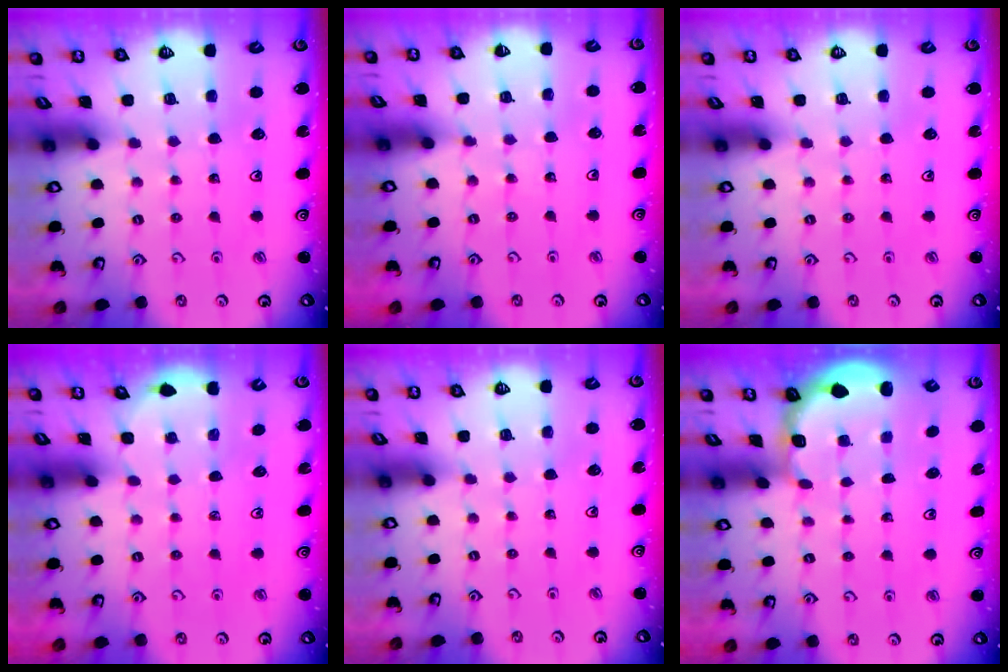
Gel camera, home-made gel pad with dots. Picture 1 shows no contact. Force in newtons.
{"total": 2.9, "press": 2.8, "slide": 0.5}
{"total": 0.0}
{"total": 1.5, "press": 1.2, "slide": 1.0}
{"total": 0.0}
{"total": 1.8, "press": 1.6, "slide": 0.7}